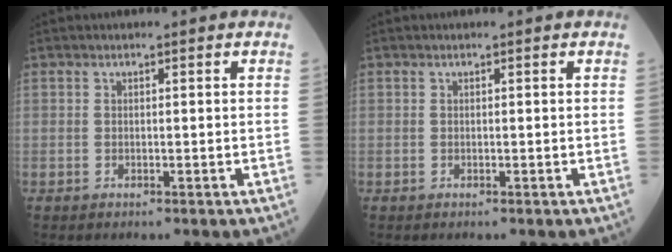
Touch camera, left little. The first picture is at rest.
{"total": 0.0}